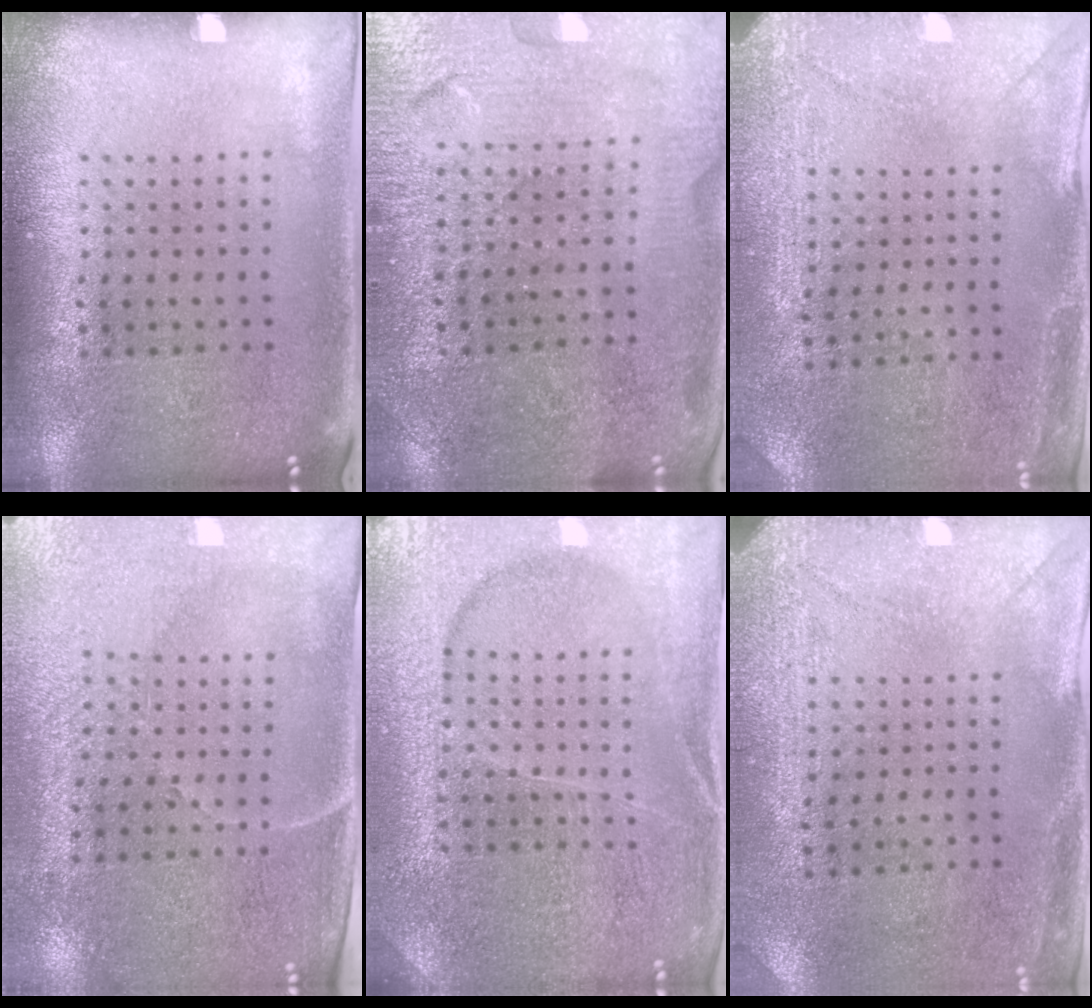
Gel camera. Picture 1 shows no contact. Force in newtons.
{"total": 3.2, "press": 3.2, "slide": 0.1}
{"total": 2.8, "press": 2.7, "slide": 0.9}
{"total": 3.4, "press": 3.3, "slide": 1.0}
{"total": 4.2, "press": 4.0, "slide": 1.3}
{"total": 2.9, "press": 2.3, "slide": 1.8}